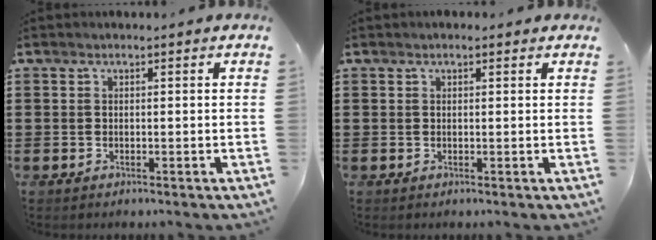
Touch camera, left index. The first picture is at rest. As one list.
[{"total": 0.6, "force": [0.3, 0.3, 0.4], "torque": [-0.008, 0.005, 0.006]}]